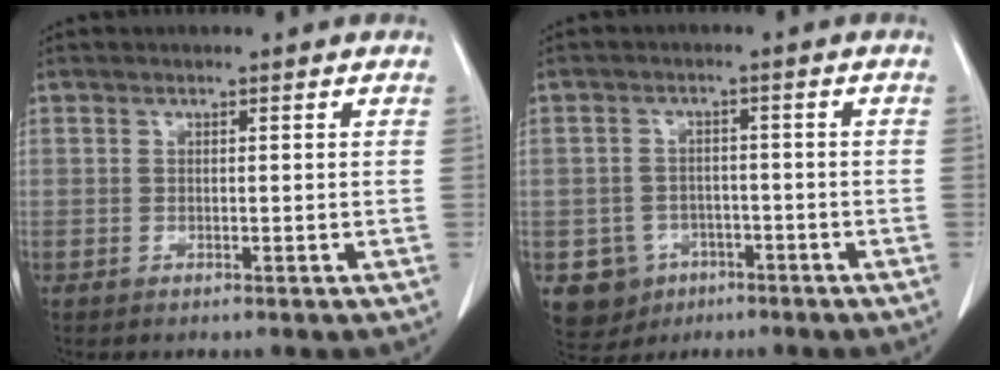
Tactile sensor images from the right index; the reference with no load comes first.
{"total": 6.1, "force": [-2.6, 5.5, 0.8], "torque": [-0.017, 0.010, -0.029]}